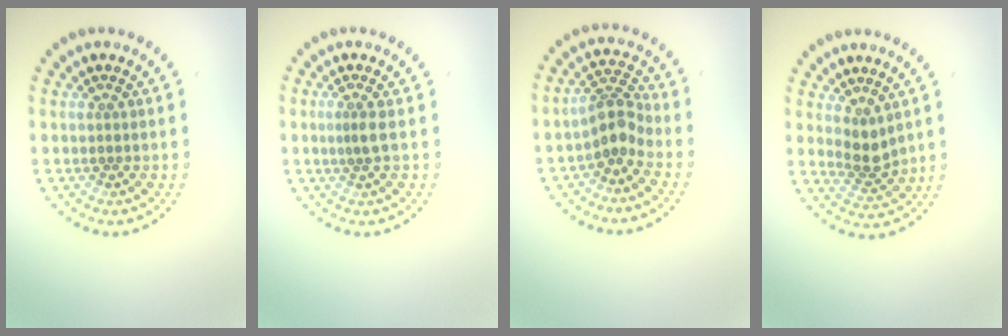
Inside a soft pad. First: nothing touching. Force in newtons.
{"total": 1.0, "press": 0.6, "slide": 0.8}
{"total": 2.8, "press": 2.2, "slide": 1.8}
{"total": 2.3, "press": 1.9, "slide": 1.3}